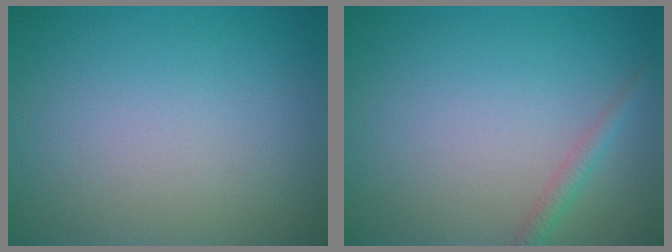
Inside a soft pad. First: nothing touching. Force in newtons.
{"total": 1.4, "press": 1.4, "slide": 0.0}